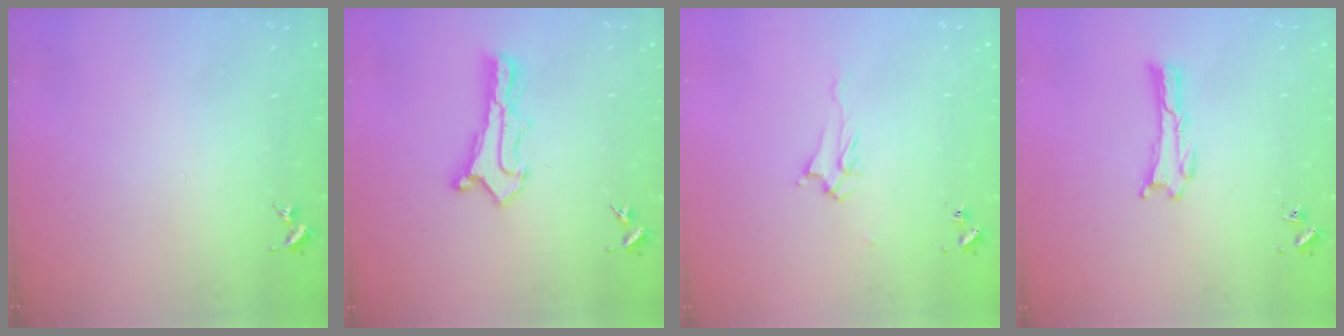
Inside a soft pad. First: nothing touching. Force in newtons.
{"total": 1.1, "press": 1.1, "slide": 0.1}
{"total": 2.5, "press": 2.4, "slide": 0.4}
{"total": 0.0}